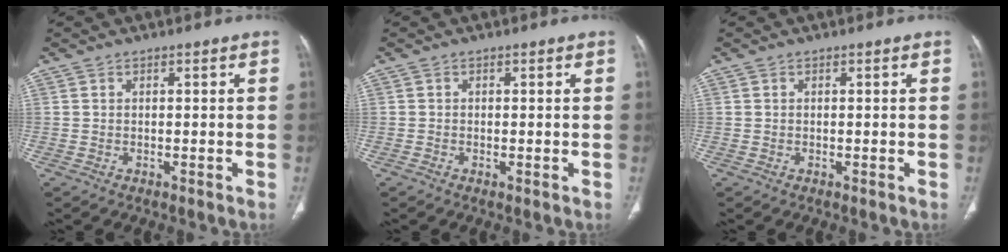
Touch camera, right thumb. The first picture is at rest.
{"total": 2.9, "force": [-2.1, 1.7, 1.0], "torque": [-0.020, 0.010, -0.040]}
{"total": 0.0}